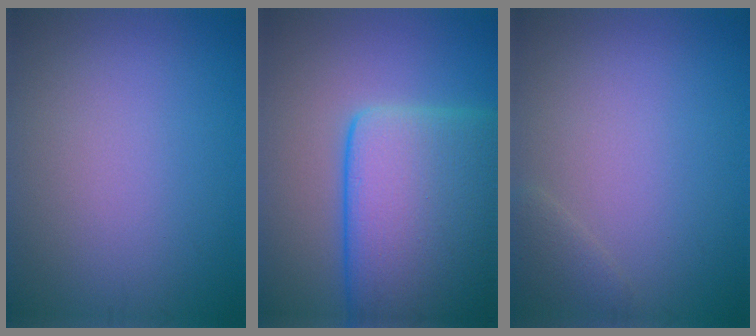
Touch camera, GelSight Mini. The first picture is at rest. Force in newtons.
{"total": 14.6, "press": 14.6, "slide": 0.1}
{"total": 1.1, "press": 1.1, "slide": 0.0}